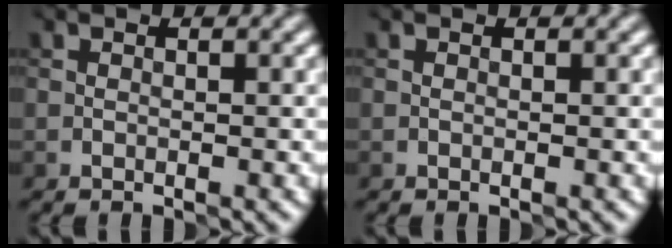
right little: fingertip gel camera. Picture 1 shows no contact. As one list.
[{"total": 0.0}]